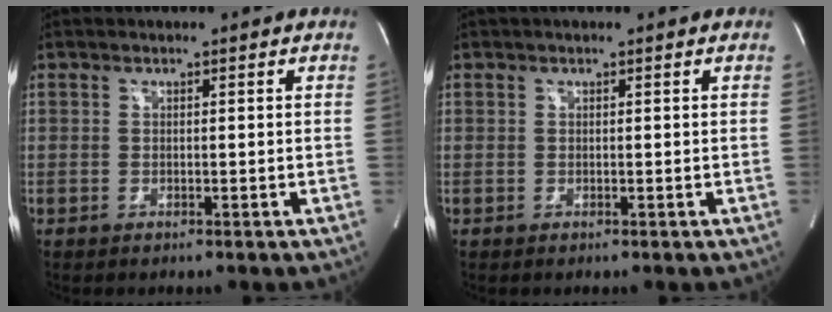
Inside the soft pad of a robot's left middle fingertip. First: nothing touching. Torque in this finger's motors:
{"motor_torque": [0.17, -0.05, -0.02, 0.00]}